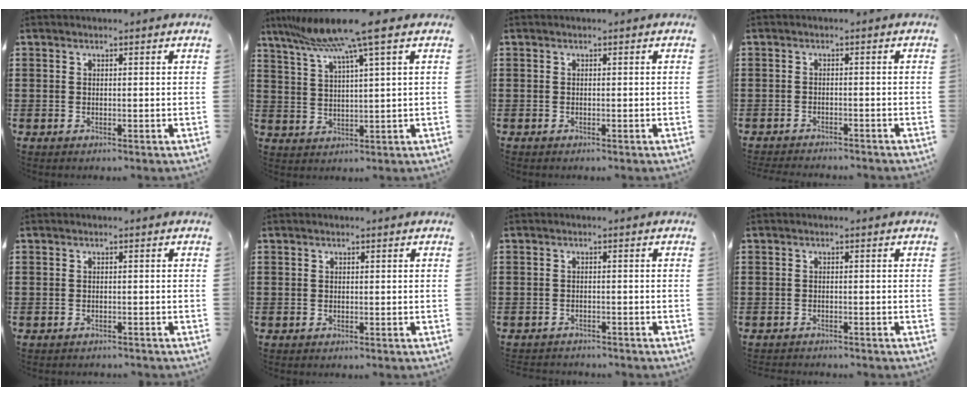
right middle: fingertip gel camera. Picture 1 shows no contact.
{"total": 8.3, "force": [5.6, -0.5, 6.1], "torque": [-0.135, -0.024, 0.094]}
{"total": 0.0}
{"total": 1.6, "force": [-1.6, -0.1, 0.0], "torque": [-0.005, 0.000, -0.034]}
{"total": 0.7, "force": [-0.7, 0.0, 0.0], "torque": [-0.002, -0.001, -0.015]}
{"total": 0.0}
{"total": 1.4, "force": [-1.4, 0.1, -0.1], "torque": [-0.004, 0.000, -0.031]}
{"total": 1.0, "force": [-1.0, 0.0, -0.1], "torque": [-0.002, 0.001, -0.021]}